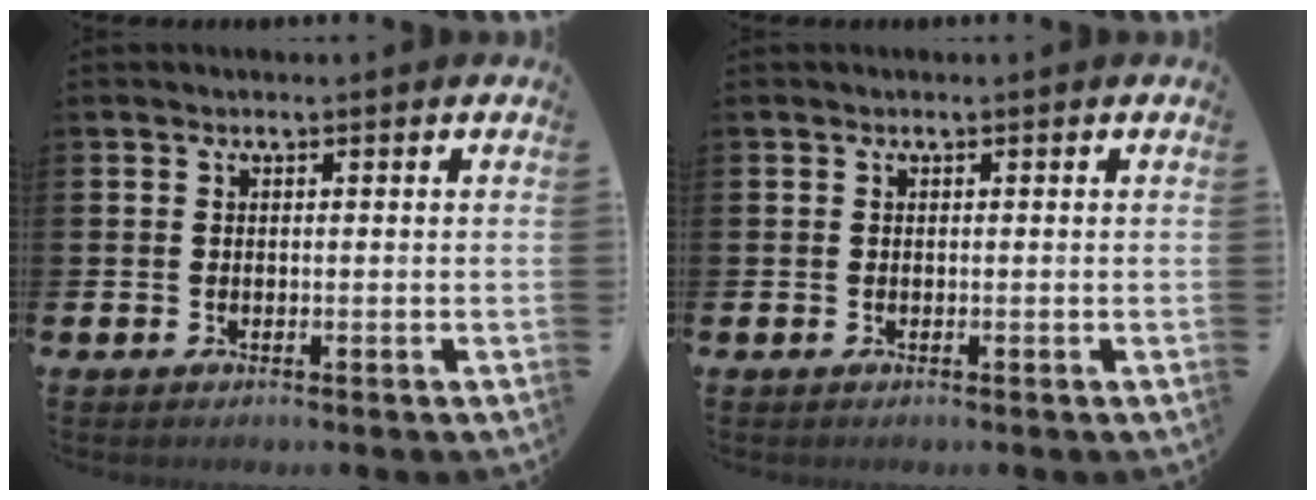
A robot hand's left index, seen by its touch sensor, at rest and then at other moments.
{"total": 0.0}